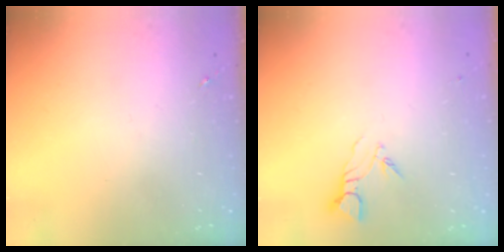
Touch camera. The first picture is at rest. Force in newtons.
{"total": 4.3, "press": 4.3, "slide": 0.3}